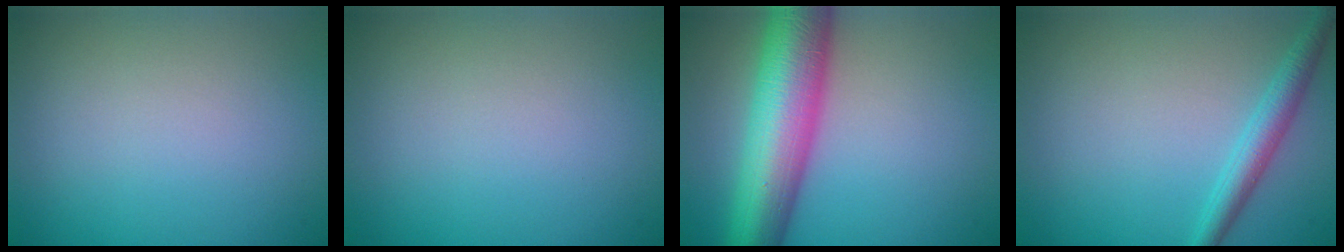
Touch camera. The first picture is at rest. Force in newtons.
{"total": 0.0}
{"total": 11.0, "press": 11.0, "slide": 0.3}
{"total": 2.6, "press": 2.6, "slide": 0.1}